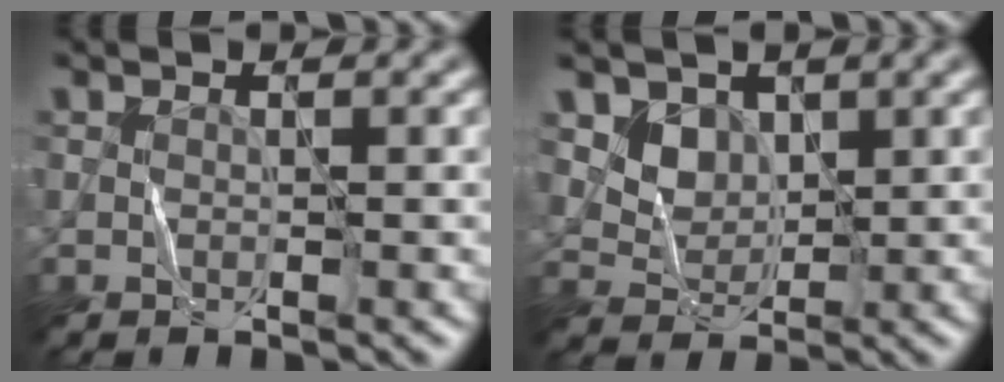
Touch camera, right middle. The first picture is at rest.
{"total": 3.4, "force": [1.8, 2.5, 1.4], "torque": [-0.038, -0.023, 0.051]}